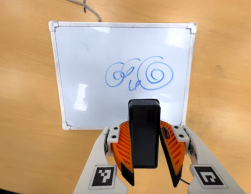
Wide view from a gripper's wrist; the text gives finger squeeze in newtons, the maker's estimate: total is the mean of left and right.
{"total": 6.1, "left": 5.2, "right": 7.0}